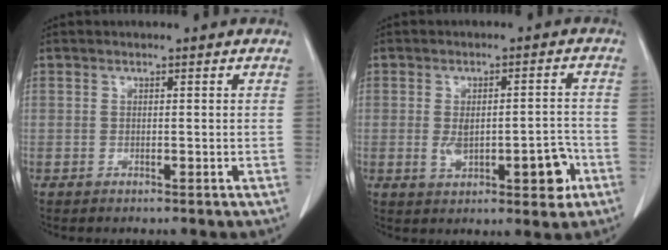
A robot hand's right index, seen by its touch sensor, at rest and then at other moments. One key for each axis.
{"total": 8.6, "fx": -2.3, "fy": 3.1, "fz": 7.7, "tx": -0.110, "ty": 0.005, "tz": -0.023}